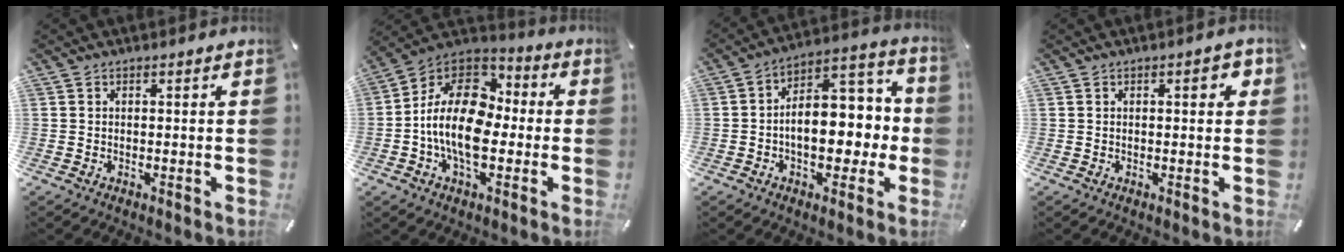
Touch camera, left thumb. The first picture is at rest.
{"total": 17.4, "force": [-3.3, 11.2, 12.9], "torque": [-0.271, 0.014, -0.061]}
{"total": 13.3, "force": [-1.3, 9.4, 9.4], "torque": [-0.105, -0.001, -0.018]}
{"total": 3.0, "force": [0.8, 1.2, 2.6], "torque": [-0.029, 0.000, 0.005]}